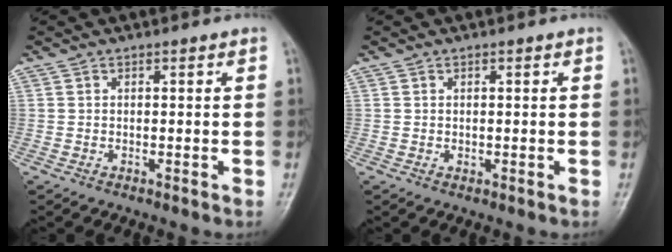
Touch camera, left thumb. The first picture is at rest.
{"total": 0.8, "force": [0.2, 0.6, 0.4], "torque": [-0.003, 0.000, 0.002]}